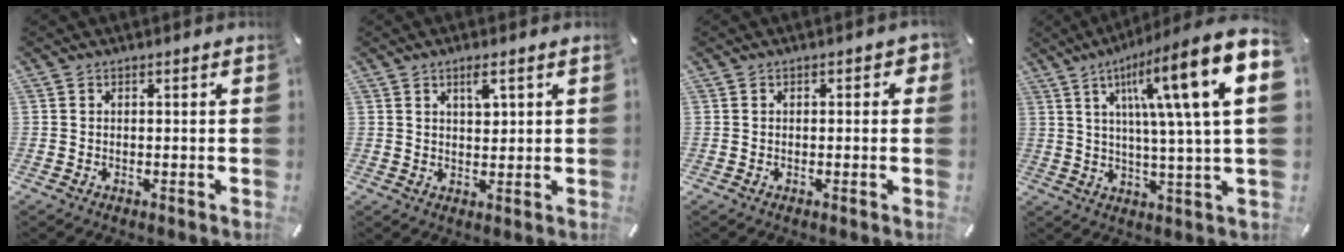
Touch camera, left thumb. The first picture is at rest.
{"total": 3.9, "force": [2.1, 1.6, 2.9], "torque": [-0.036, -0.006, 0.030]}
{"total": 1.7, "force": [-0.1, 1.0, 1.3], "torque": [-0.017, 0.003, -0.004]}
{"total": 20.8, "force": [7.4, 3.1, 19.2], "torque": [-0.305, -0.035, 0.101]}